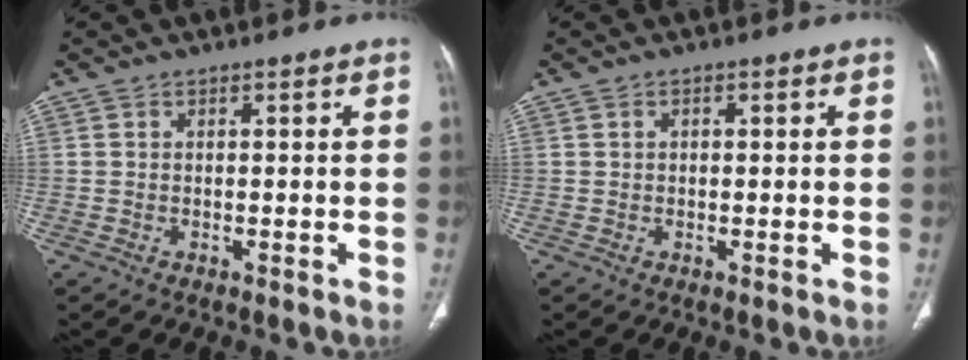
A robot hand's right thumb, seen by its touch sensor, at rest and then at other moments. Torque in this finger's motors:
{"motor_torque": [-0.11, -0.10, -0.18, 0.16, 0.06]}